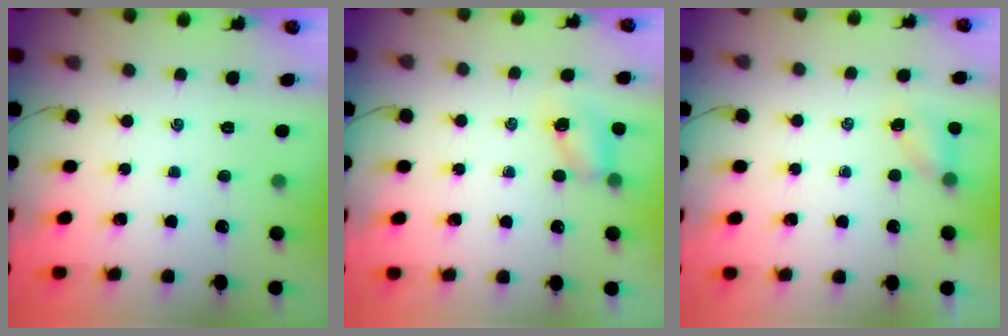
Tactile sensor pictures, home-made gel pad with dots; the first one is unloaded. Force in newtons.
{"total": 4.4, "press": 4.3, "slide": 0.8}
{"total": 4.4, "press": 4.2, "slide": 1.3}